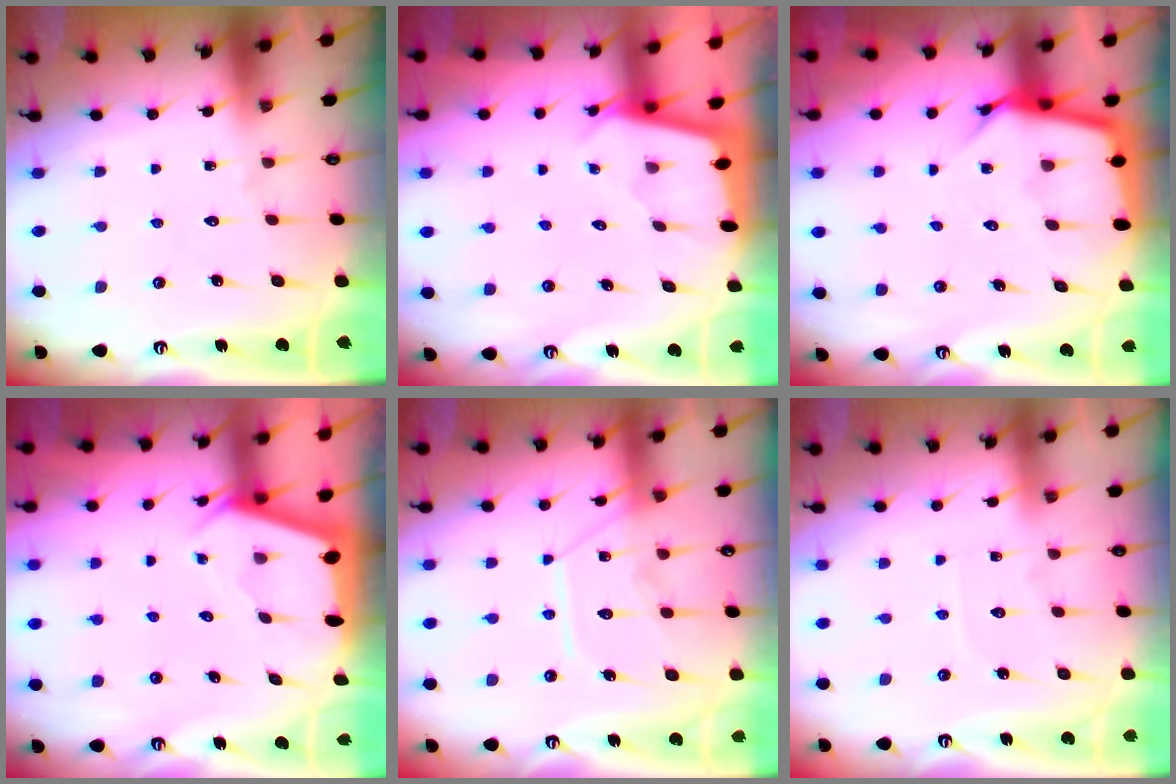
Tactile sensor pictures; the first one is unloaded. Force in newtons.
{"total": 2.0, "press": 2.0, "slide": 0.2}
{"total": 6.4, "press": 6.4, "slide": 0.6}
{"total": 2.3, "press": 2.3, "slide": 0.3}
{"total": 13.0, "press": 12.9, "slide": 1.3}
{"total": 3.9, "press": 3.9, "slide": 0.2}